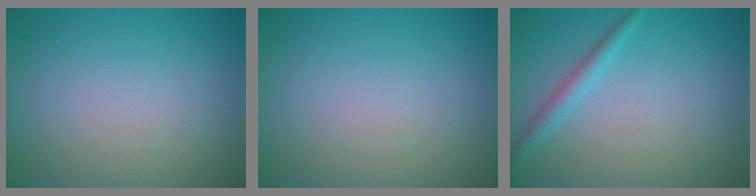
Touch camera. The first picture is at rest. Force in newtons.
{"total": 0.0}
{"total": 1.9, "press": 1.9, "slide": 0.1}